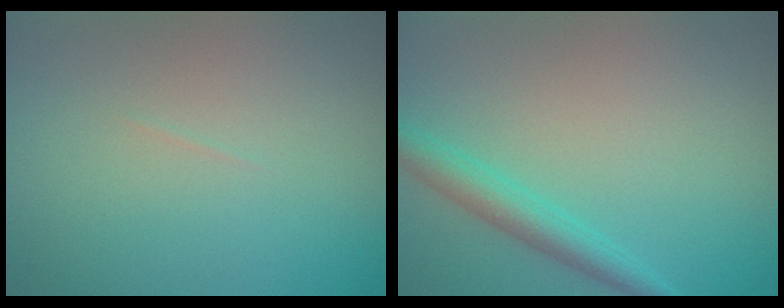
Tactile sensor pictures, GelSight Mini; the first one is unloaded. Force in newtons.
{"total": 2.8, "press": 2.8, "slide": 0.2}